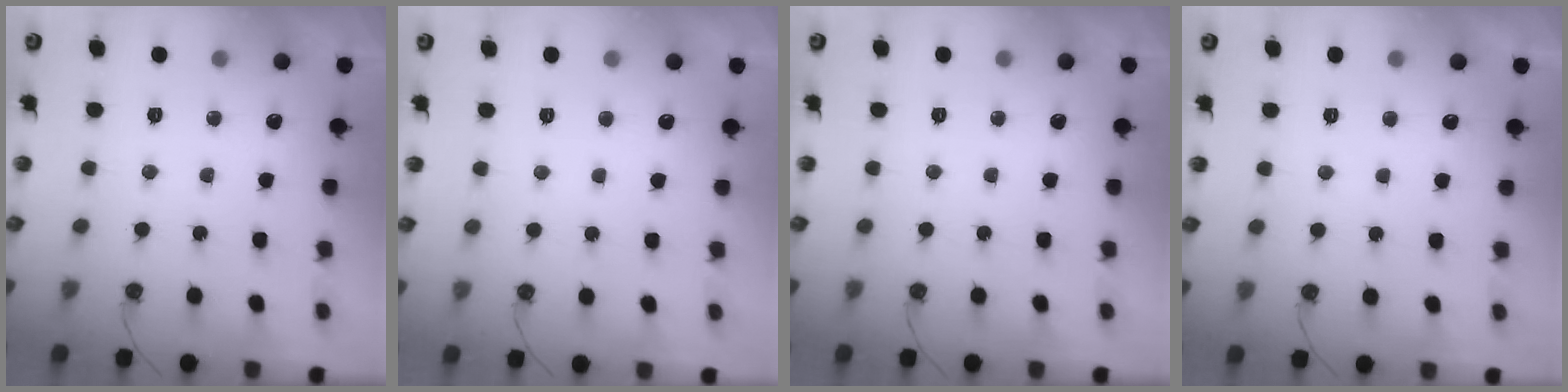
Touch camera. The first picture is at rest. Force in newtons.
{"total": 0.0}
{"total": 0.0}
{"total": 0.0}